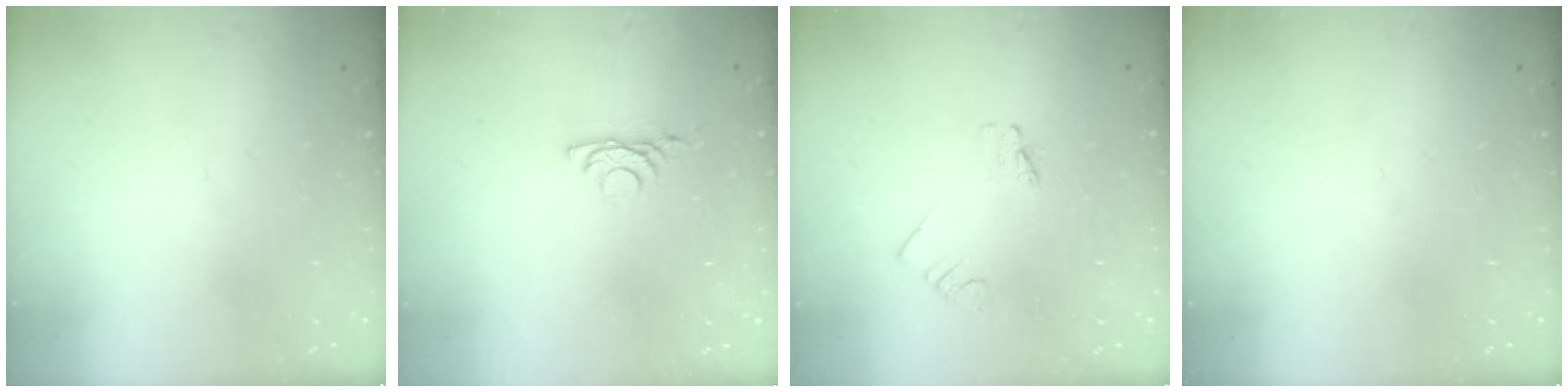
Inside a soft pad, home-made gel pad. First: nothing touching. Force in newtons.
{"total": 4.3, "press": 4.2, "slide": 0.8}
{"total": 1.1, "press": 1.1, "slide": 0.0}
{"total": 0.0}